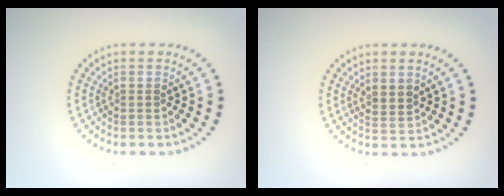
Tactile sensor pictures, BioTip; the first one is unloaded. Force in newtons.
{"total": 1.5, "press": 1.2, "slide": 1.0}